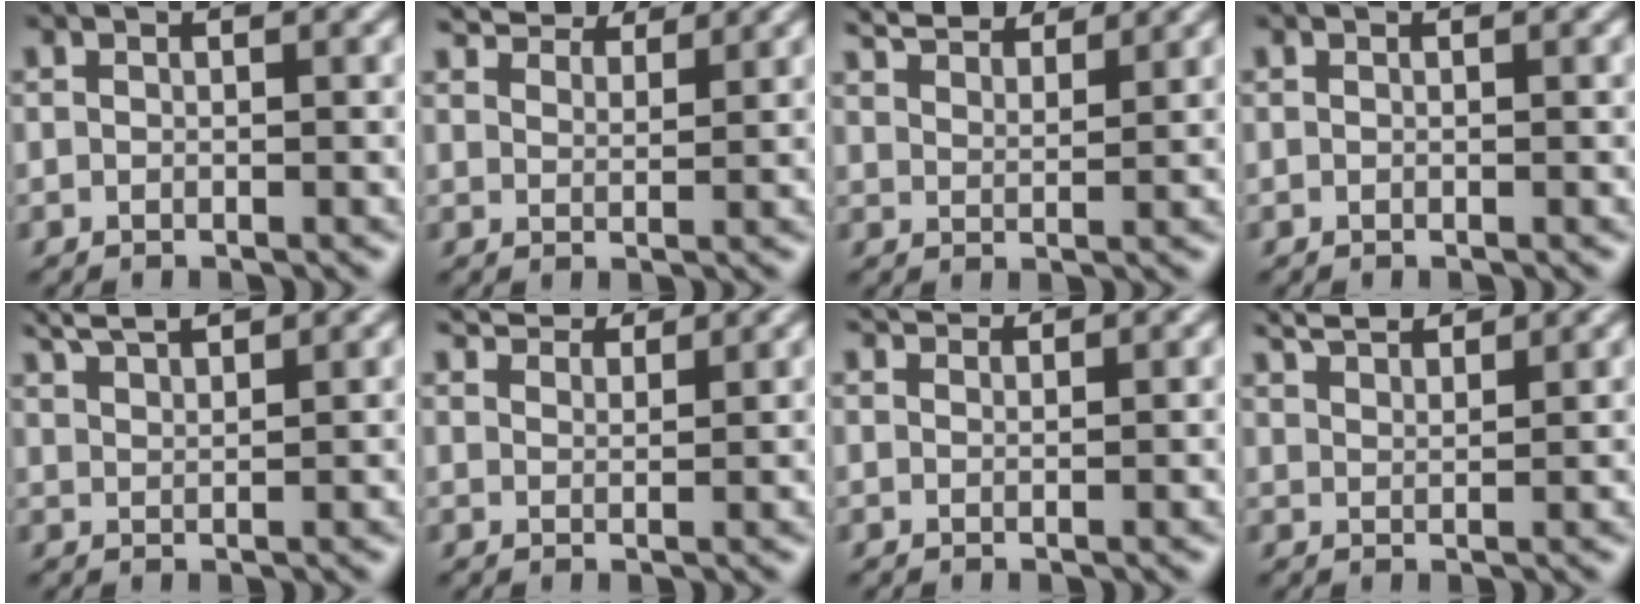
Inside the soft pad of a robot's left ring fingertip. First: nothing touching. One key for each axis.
{"total": 6.4, "fx": 5.8, "fy": 1.6, "fz": 2.2, "tx": -0.048, "ty": 0.006, "tz": 0.090}
{"total": 5.9, "fx": 5.3, "fy": 1.3, "fz": 2.2, "tx": -0.039, "ty": 0.014, "tz": 0.075}
{"total": 0.0}
{"total": 4.0, "fx": 3.5, "fy": 0.7, "fz": 1.8, "tx": -0.026, "ty": 0.013, "tz": 0.054}
{"total": 4.7, "fx": 4.4, "fy": 1.0, "fz": 1.4, "tx": -0.032, "ty": 0.002, "tz": 0.068}
{"total": 2.0, "fx": 1.9, "fy": 0.3, "fz": 0.5, "tx": -0.015, "ty": 0.003, "tz": 0.028}
{"total": 4.1, "fx": 3.8, "fy": 0.7, "fz": 1.5, "tx": -0.029, "ty": 0.009, "tz": 0.063}